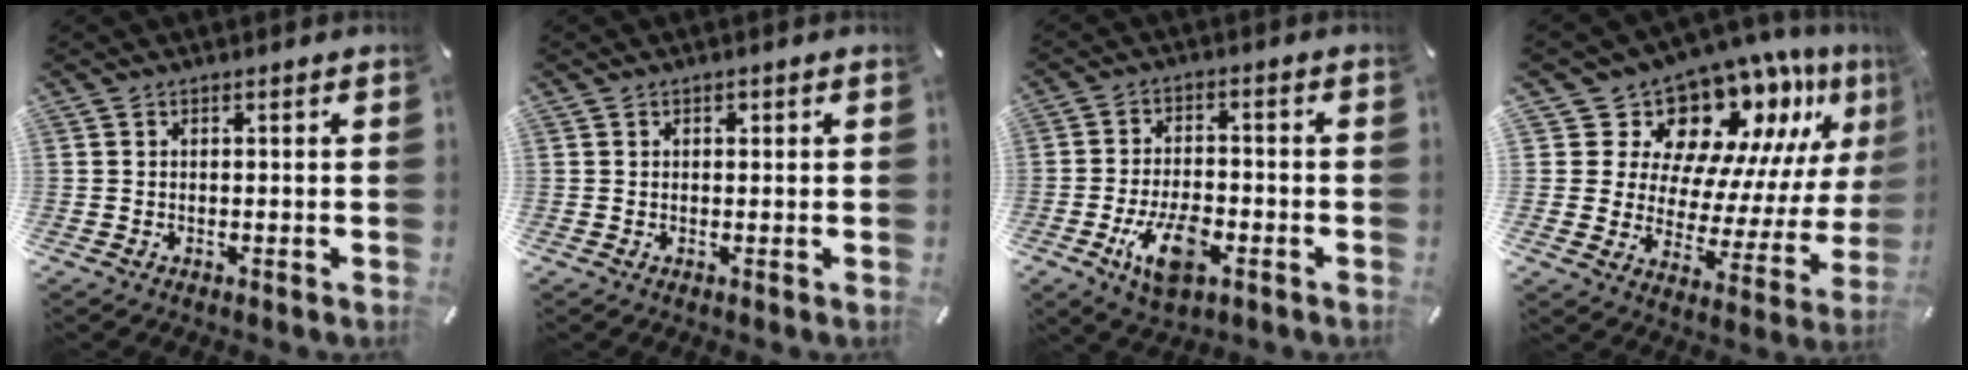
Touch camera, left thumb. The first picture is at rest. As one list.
[{"total": 0.7, "force": [0.3, 0.7, 0.2], "torque": [-0.005, 0.003, 0.005]}, {"total": 10.1, "force": [-4.2, 5.3, 7.5], "torque": [-0.144, 0.009, -0.074]}, {"total": 15.2, "force": [12.5, 7.4, 4.5], "torque": [-0.075, -0.126, 0.210]}]